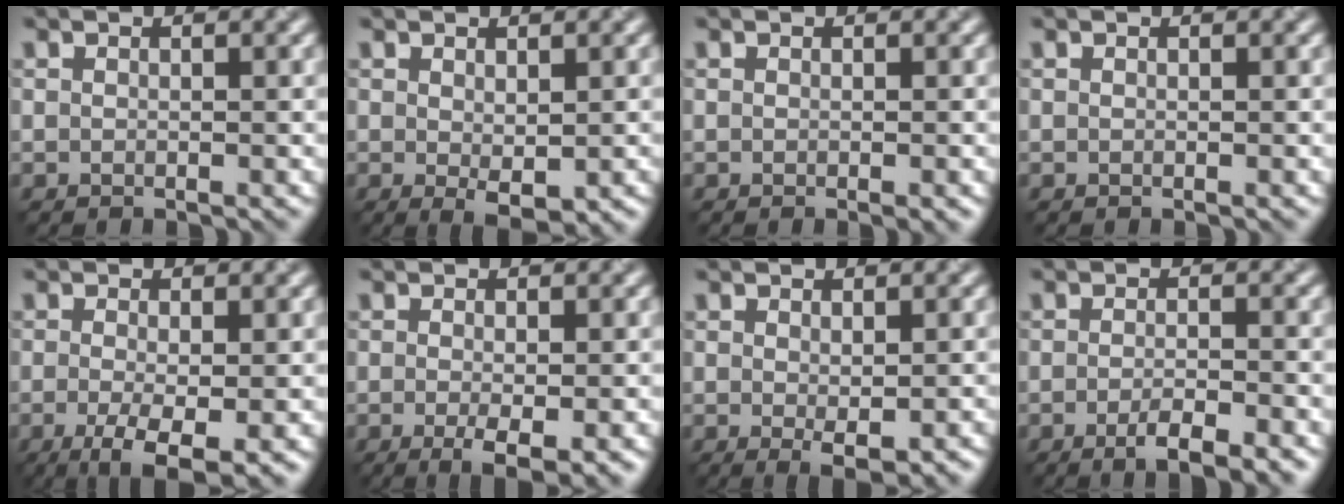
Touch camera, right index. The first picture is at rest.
{"total": 2.0, "force": [-0.1, 0.8, 1.8], "torque": [-0.028, -0.008, 0.006]}
{"total": 0.7, "force": [-0.3, 0.0, 0.6], "torque": [-0.007, -0.004, -0.003]}
{"total": 0.0}
{"total": 4.9, "force": [-1.7, 1.3, 4.4], "torque": [-0.082, -0.010, -0.028]}
{"total": 2.9, "force": [-0.9, 0.6, 2.7], "torque": [-0.047, -0.011, -0.013]}
{"total": 1.8, "force": [-0.3, 0.5, 1.8], "torque": [-0.026, -0.009, 0.000]}
{"total": 3.7, "force": [-1.9, 0.8, 3.0], "torque": [-0.047, -0.002, -0.034]}